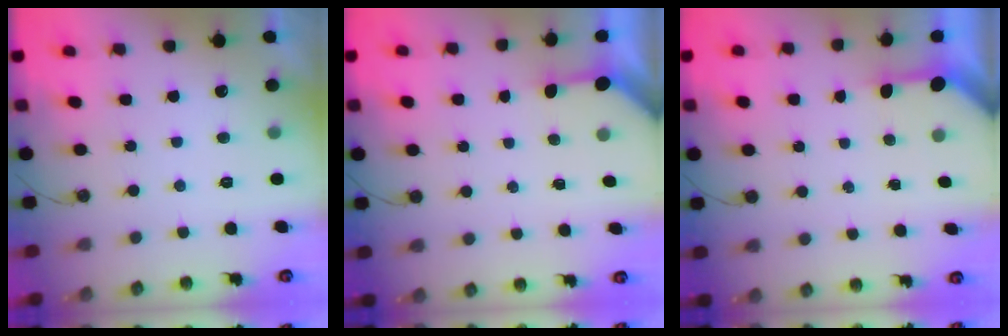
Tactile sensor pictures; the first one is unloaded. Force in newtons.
{"total": 2.9, "press": 2.8, "slide": 0.3}
{"total": 3.3, "press": 3.3, "slide": 0.3}